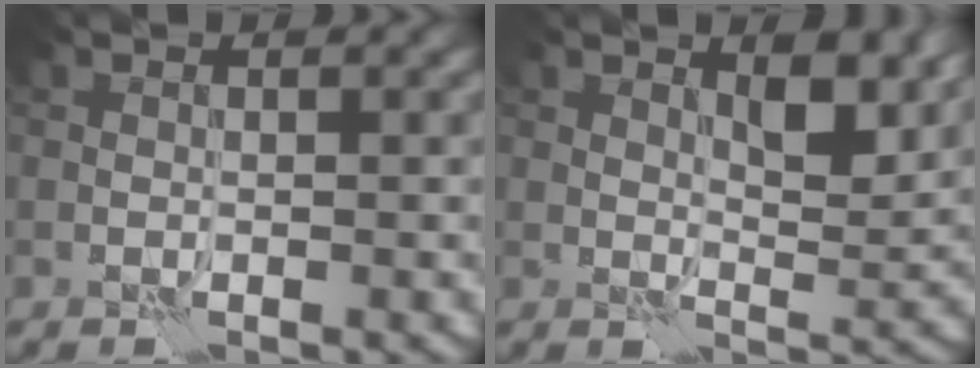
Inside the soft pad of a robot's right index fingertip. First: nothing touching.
{"total": 3.9, "force": [2.1, 1.4, 3.0], "torque": [-0.047, -0.006, 0.033]}